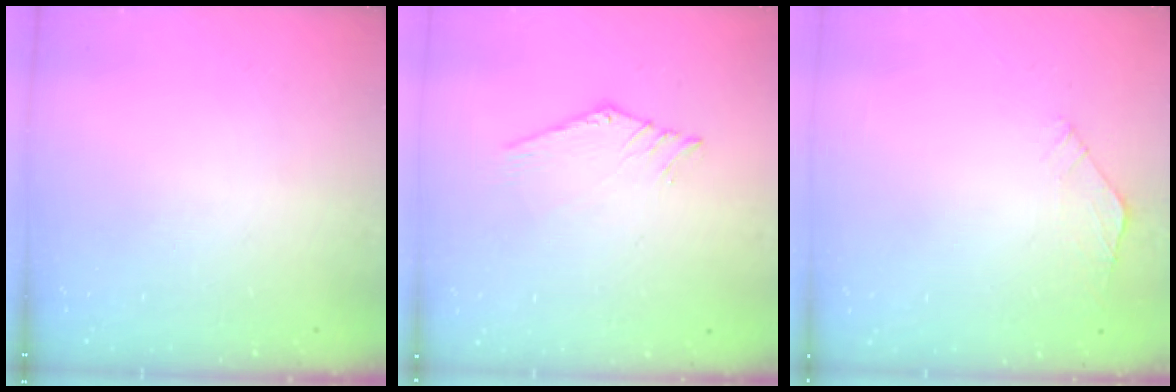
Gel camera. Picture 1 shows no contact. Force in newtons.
{"total": 0.5, "press": 0.5, "slide": 0.2}
{"total": 2.1, "press": 2.1, "slide": 0.5}